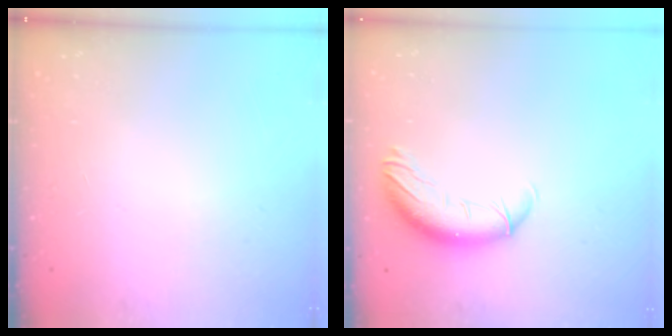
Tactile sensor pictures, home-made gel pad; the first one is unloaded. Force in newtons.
{"total": 11.2, "press": 11.1, "slide": 1.7}